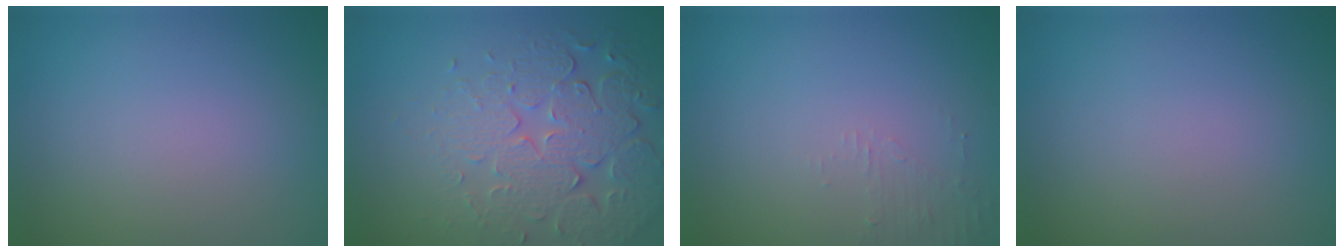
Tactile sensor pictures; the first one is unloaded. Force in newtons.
{"total": 6.2, "press": 4.9, "slide": 3.9}
{"total": 1.3, "press": 1.2, "slide": 0.3}
{"total": 0.0}